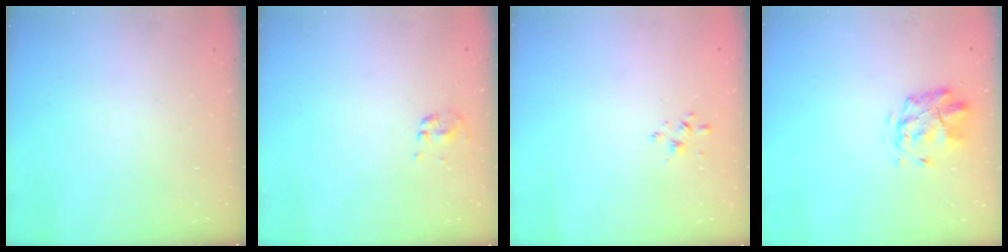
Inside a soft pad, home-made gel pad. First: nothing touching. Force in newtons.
{"total": 1.1, "press": 1.0, "slide": 0.5}
{"total": 1.9, "press": 1.8, "slide": 0.7}
{"total": 2.8, "press": 2.4, "slide": 1.3}